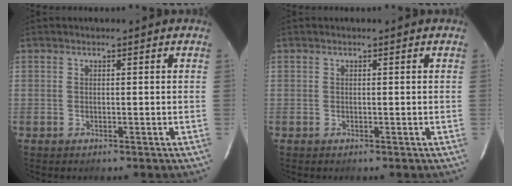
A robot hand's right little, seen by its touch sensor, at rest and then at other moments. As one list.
[{"total": 0.0}]